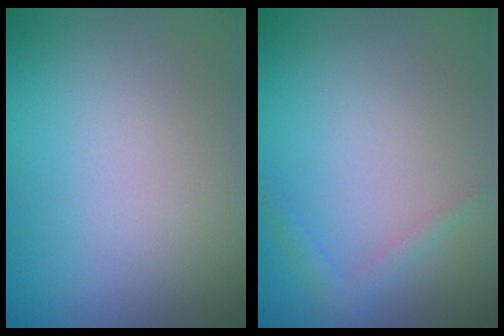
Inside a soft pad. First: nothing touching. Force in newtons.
{"total": 1.2, "press": 1.2, "slide": 0.1}